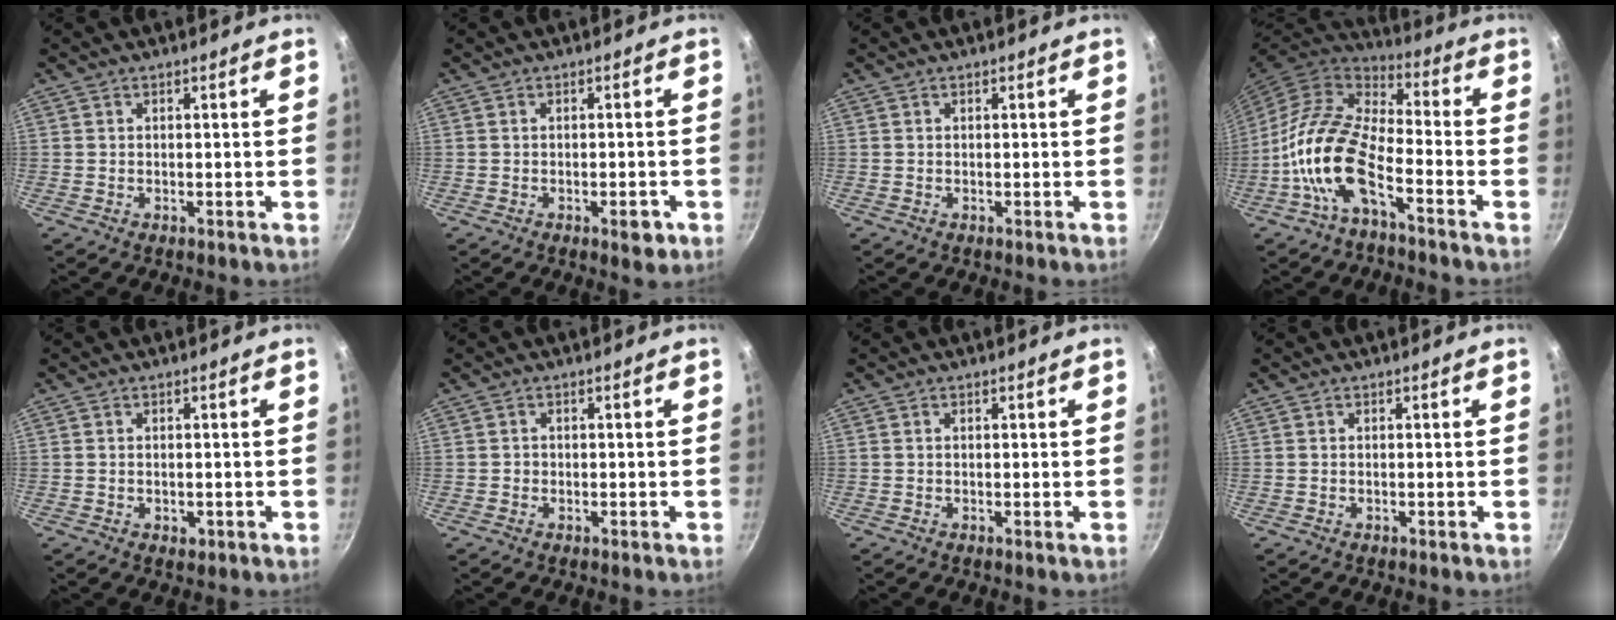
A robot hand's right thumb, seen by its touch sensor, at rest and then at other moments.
{"total": 3.1, "force": [-1.4, 1.3, 2.5], "torque": [-0.026, 0.010, -0.014]}
{"total": 0.0}
{"total": 14.5, "force": [-5.9, 6.4, 11.6], "torque": [-0.220, 0.047, -0.129]}
{"total": 1.4, "force": [-0.3, 1.0, 0.9], "torque": [-0.011, -0.001, -0.003]}
{"total": 0.8, "force": [-0.3, 0.7, 0.1], "torque": [0.000, 0.002, -0.006]}
{"total": 0.0}
{"total": 0.0}